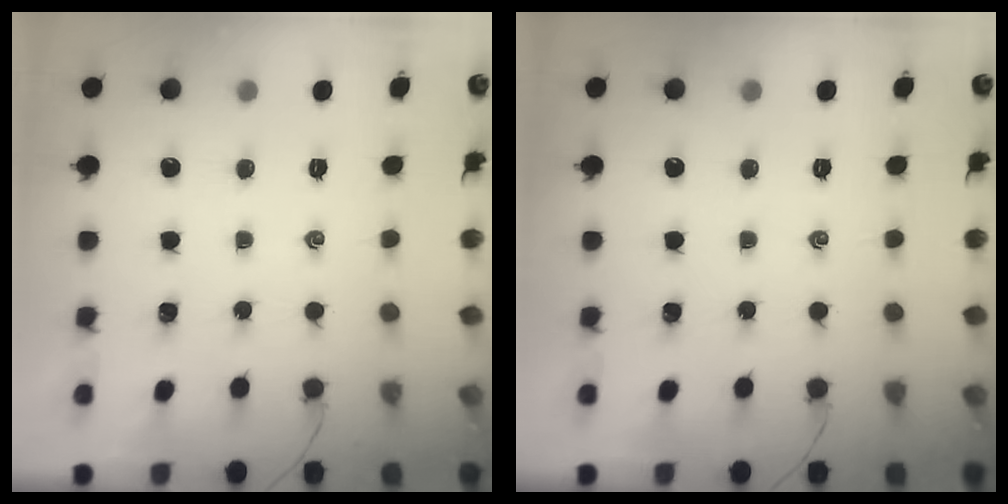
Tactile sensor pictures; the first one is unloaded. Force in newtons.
{"total": 0.0}